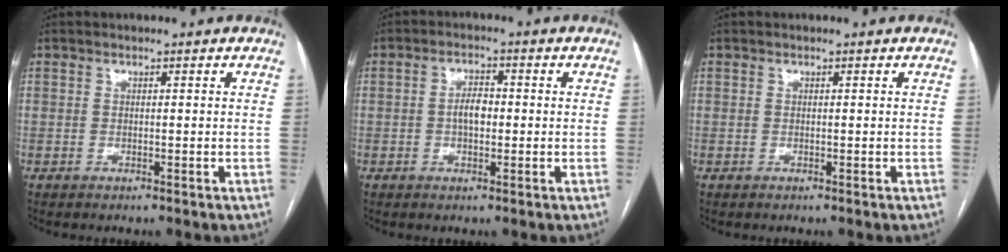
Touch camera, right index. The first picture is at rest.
{"total": 3.5, "force": [-0.2, 1.7, 3.0], "torque": [-0.056, 0.008, -0.005]}
{"total": 0.0}